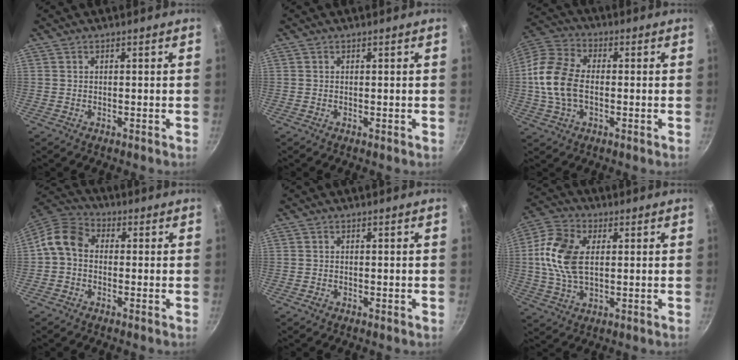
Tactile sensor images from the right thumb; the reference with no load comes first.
{"total": 0.0}
{"total": 13.1, "force": [-0.7, 8.3, 10.1], "torque": [-0.193, 0.023, -0.029]}
{"total": 7.2, "force": [-0.5, 5.6, 4.5], "torque": [-0.082, 0.030, -0.031]}
{"total": 0.6, "force": [-0.3, 0.3, 0.4], "torque": [-0.004, 0.001, -0.006]}
{"total": 12.7, "force": [1.4, 7.7, 10.0], "torque": [-0.189, 0.012, 0.018]}